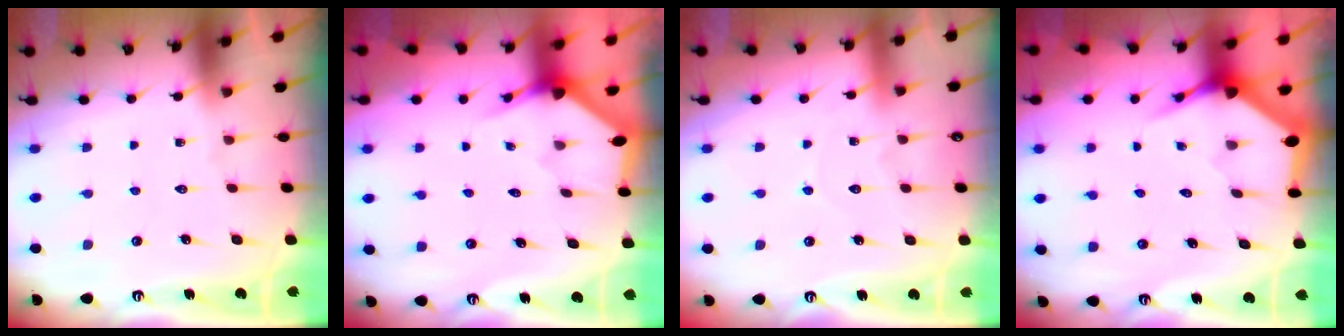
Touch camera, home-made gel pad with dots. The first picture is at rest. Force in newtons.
{"total": 2.7, "press": 2.7, "slide": 0.1}
{"total": 3.8, "press": 3.8, "slide": 0.4}
{"total": 3.7, "press": 3.7, "slide": 0.5}